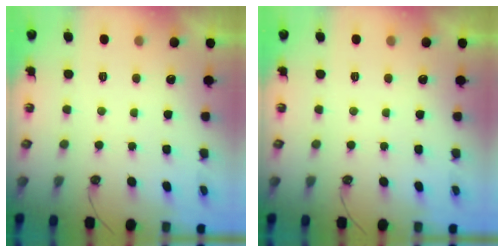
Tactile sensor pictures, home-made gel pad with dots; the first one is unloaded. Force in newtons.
{"total": 0.0}